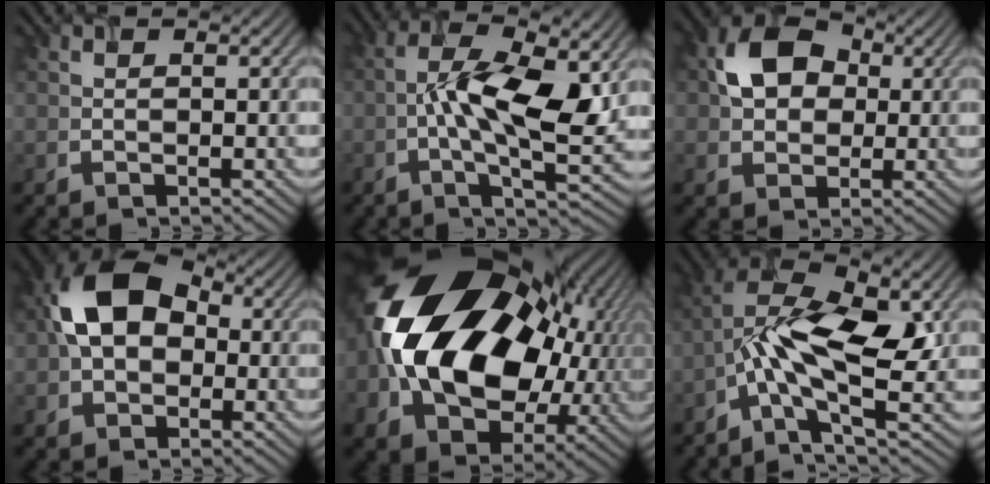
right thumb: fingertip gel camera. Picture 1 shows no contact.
{"total": 11.9, "force": [-0.1, 4.5, 11.0], "torque": [-0.195, -0.007, -0.002]}
{"total": 7.3, "force": [1.2, 5.8, 4.2], "torque": [-0.088, 0.010, 0.013]}
{"total": 11.1, "force": [0.3, 8.0, 7.7], "torque": [-0.156, 0.010, -0.005]}
{"total": 22.1, "force": [1.7, 16.3, 14.9], "torque": [-0.338, -0.044, 0.061]}
{"total": 11.2, "force": [-1.5, 4.4, 10.2], "torque": [-0.199, 0.009, -0.039]}